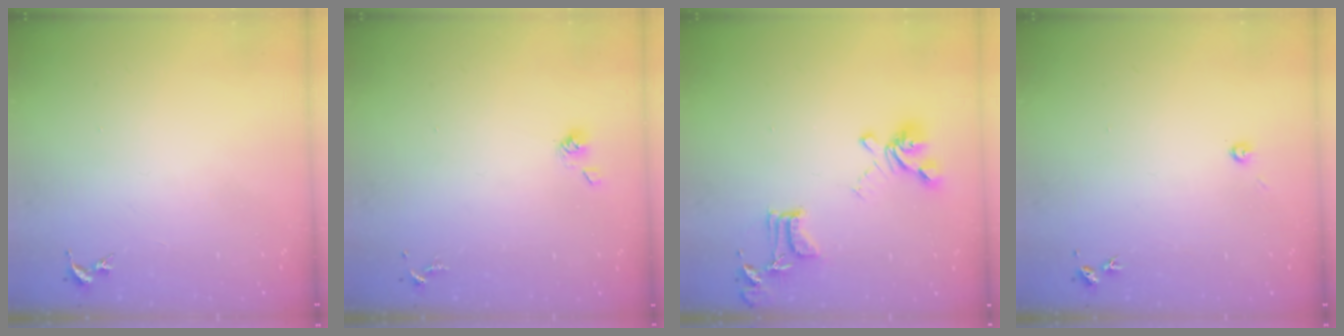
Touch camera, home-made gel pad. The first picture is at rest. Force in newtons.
{"total": 4.6, "press": 4.1, "slide": 2.2}
{"total": 15.9, "press": 15.9, "slide": 1.0}
{"total": 2.7, "press": 2.7, "slide": 0.2}